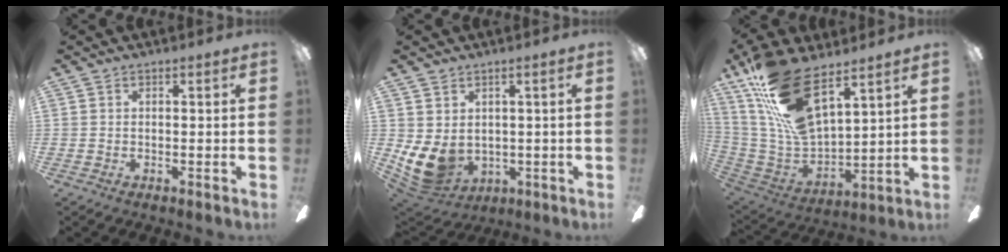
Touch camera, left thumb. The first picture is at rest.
{"total": 9.3, "force": [-0.3, 7.2, 5.9], "torque": [-0.149, -0.019, -0.003]}
{"total": 20.7, "force": [13.2, 7.9, 13.9], "torque": [-0.300, -0.080, 0.235]}